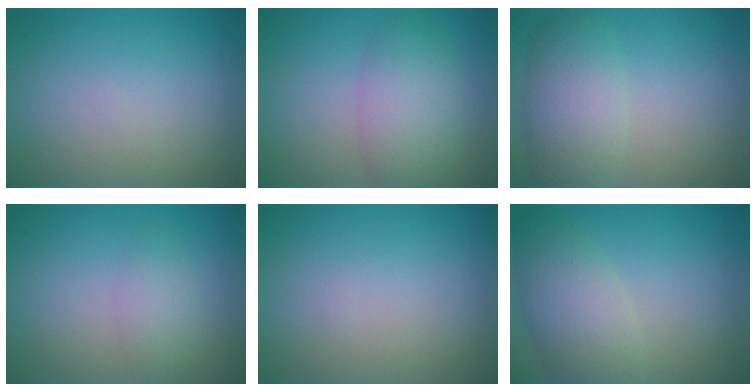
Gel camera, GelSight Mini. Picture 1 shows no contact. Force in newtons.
{"total": 4.9, "press": 4.9, "slide": 0.1}
{"total": 4.6, "press": 4.6, "slide": 0.3}
{"total": 1.8, "press": 1.8, "slide": 0.2}
{"total": 0.0}
{"total": 4.8, "press": 4.8, "slide": 0.3}